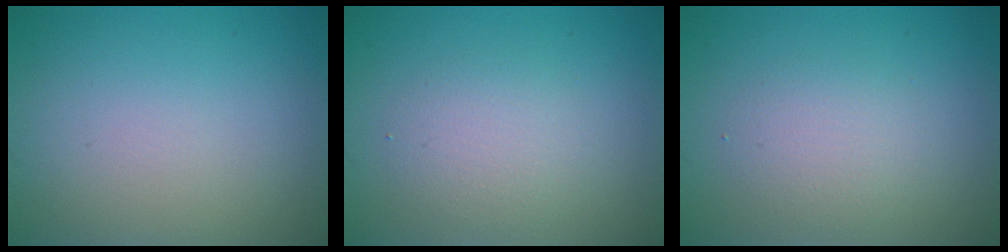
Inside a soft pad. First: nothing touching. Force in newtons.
{"total": 2.4, "press": 2.4, "slide": 0.2}
{"total": 2.2, "press": 2.2, "slide": 0.1}